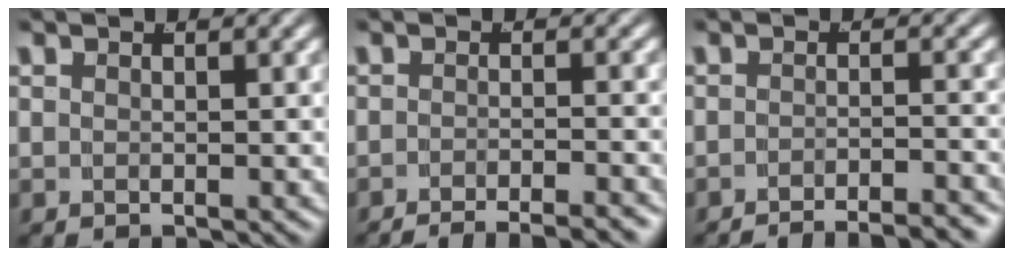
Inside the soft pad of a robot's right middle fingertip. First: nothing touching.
{"total": 5.8, "force": [-5.5, 0.9, 1.7], "torque": [-0.009, -0.006, -0.087]}
{"total": 6.3, "force": [-6.1, 0.7, 1.5], "torque": [-0.001, -0.007, -0.096]}